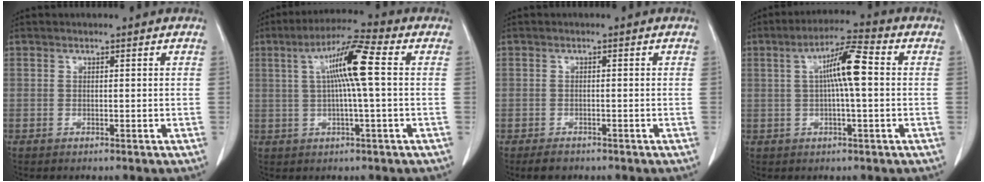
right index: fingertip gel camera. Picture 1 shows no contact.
{"total": 9.1, "force": [1.5, 0.0, 9.0], "torque": [-0.167, 0.017, 0.022]}
{"total": 2.1, "force": [-1.6, 1.2, 0.8], "torque": [-0.019, -0.001, -0.019]}
{"total": 7.9, "force": [0.8, 0.6, 7.8], "torque": [-0.141, 0.017, 0.009]}